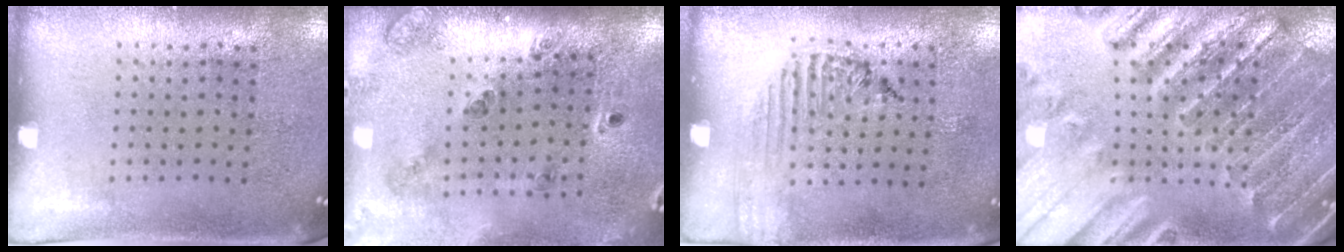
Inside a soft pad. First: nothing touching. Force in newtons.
{"total": 1.8, "press": 1.6, "slide": 0.8}
{"total": 1.3, "press": 1.3, "slide": 0.2}
{"total": 2.8, "press": 2.8, "slide": 0.4}